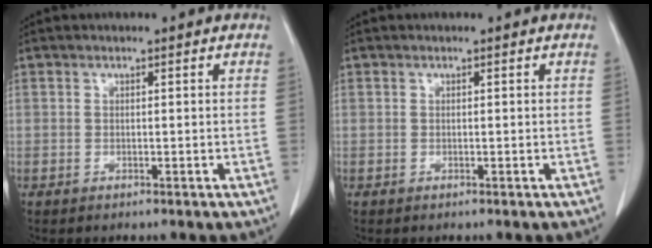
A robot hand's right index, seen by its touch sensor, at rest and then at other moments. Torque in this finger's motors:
{"motor_torque": [0.00, 0.00, 0.00, 0.00]}